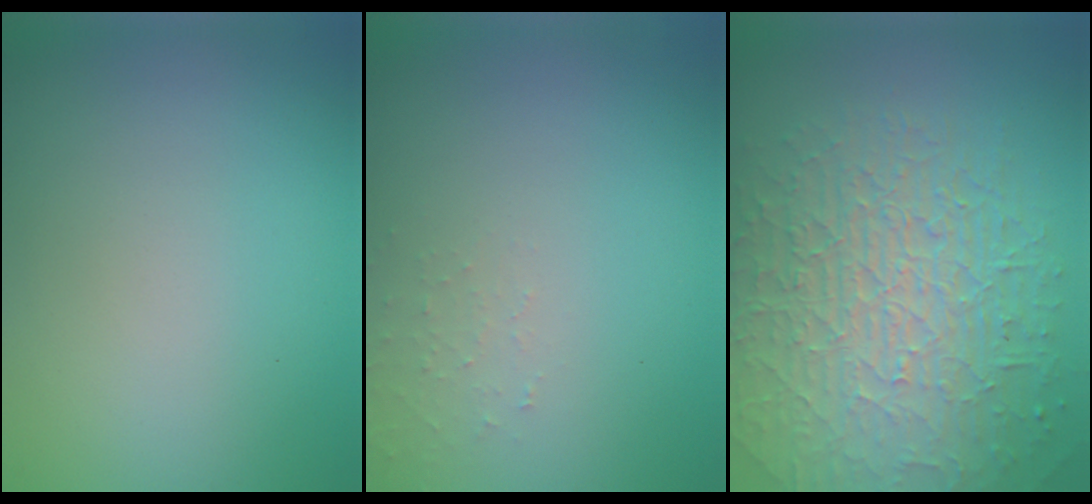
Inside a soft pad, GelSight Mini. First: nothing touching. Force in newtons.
{"total": 1.1, "press": 1.0, "slide": 0.2}
{"total": 9.9, "press": 6.5, "slide": 7.5}